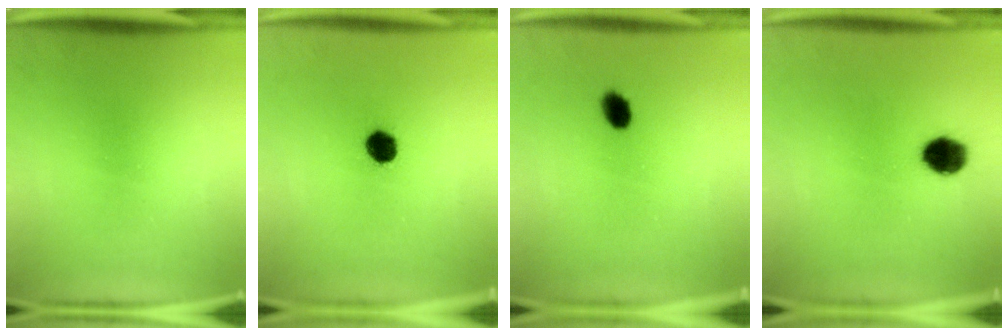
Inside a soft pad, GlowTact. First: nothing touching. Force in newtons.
{"total": 5.3}
{"total": 3.2}
{"total": 6.9}